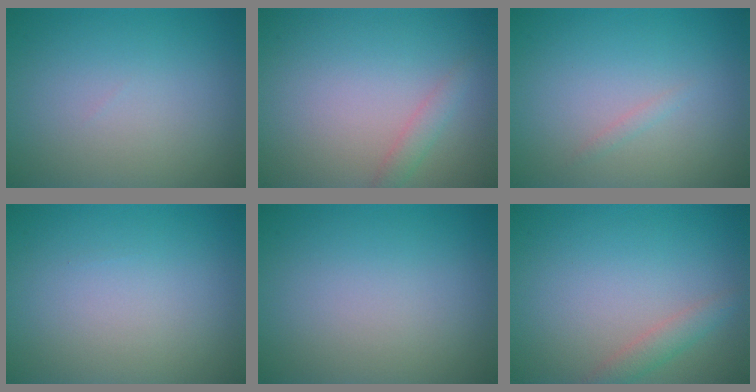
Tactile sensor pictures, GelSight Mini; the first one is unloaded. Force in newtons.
{"total": 1.3, "press": 1.3, "slide": 0.1}
{"total": 0.5, "press": 0.5, "slide": 0.0}
{"total": 0.0}
{"total": 0.0}
{"total": 1.8, "press": 1.8, "slide": 0.1}